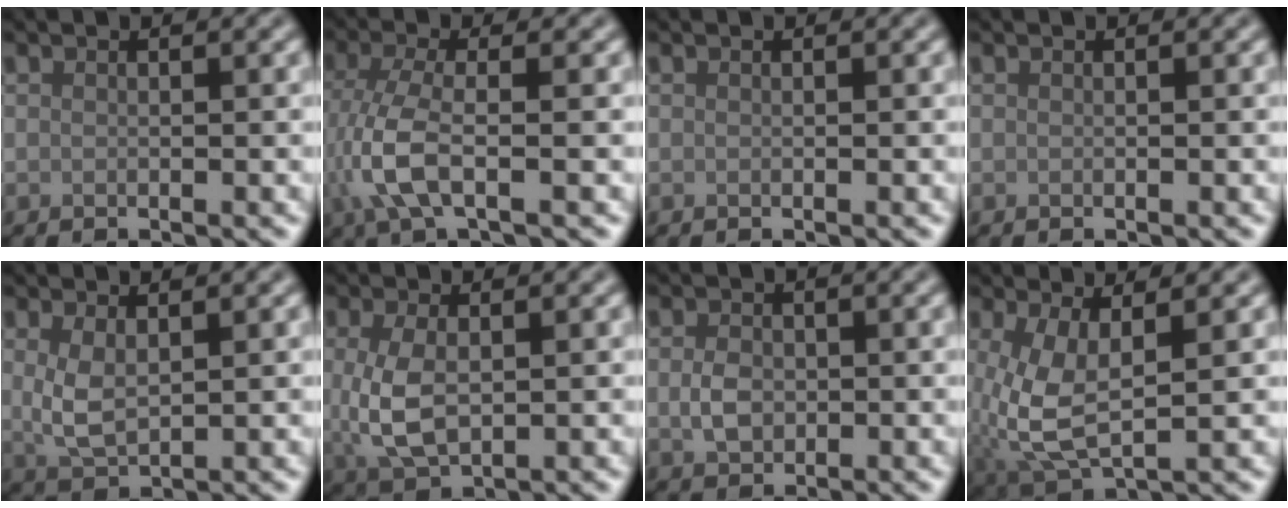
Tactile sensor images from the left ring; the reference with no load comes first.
{"total": 5.0, "force": [-1.3, 1.6, 4.5], "torque": [-0.109, -0.005, -0.031]}
{"total": 0.0}
{"total": 0.0}
{"total": 2.9, "force": [0.7, 1.4, 2.5], "torque": [-0.057, -0.005, 0.018]}
{"total": 4.7, "force": [0.0, 2.7, 3.9], "torque": [-0.095, -0.005, 0.005]}
{"total": 2.3, "force": [-0.1, 1.8, 1.5], "torque": [-0.031, -0.002, -0.005]}
{"total": 5.5, "force": [0.0, 2.3, 5.0], "torque": [-0.119, -0.007, 0.004]}